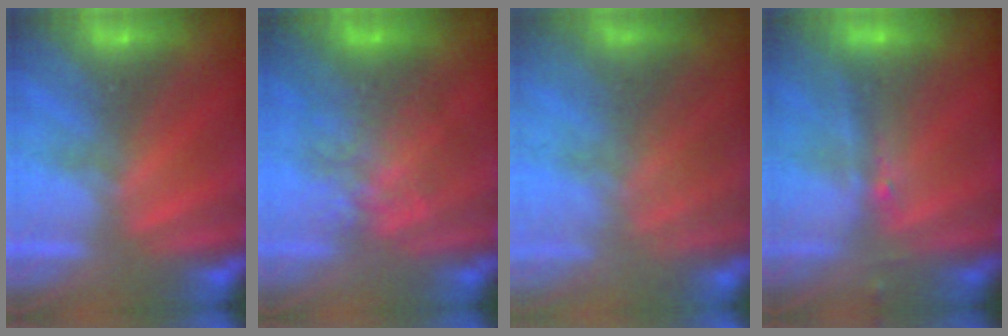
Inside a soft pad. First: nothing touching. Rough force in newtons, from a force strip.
{"total": 2.3}
{"total": 10.5}
{"total": 2.4}